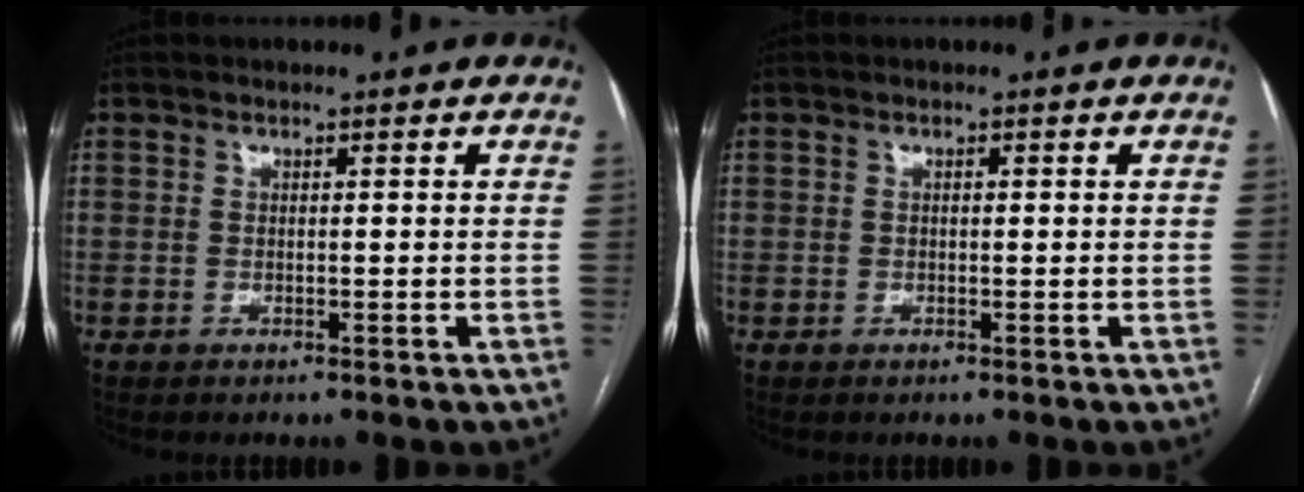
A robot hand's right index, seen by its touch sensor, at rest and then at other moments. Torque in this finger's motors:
{"motor_torque": [-0.05, 0.03, 0.02, 0.00]}